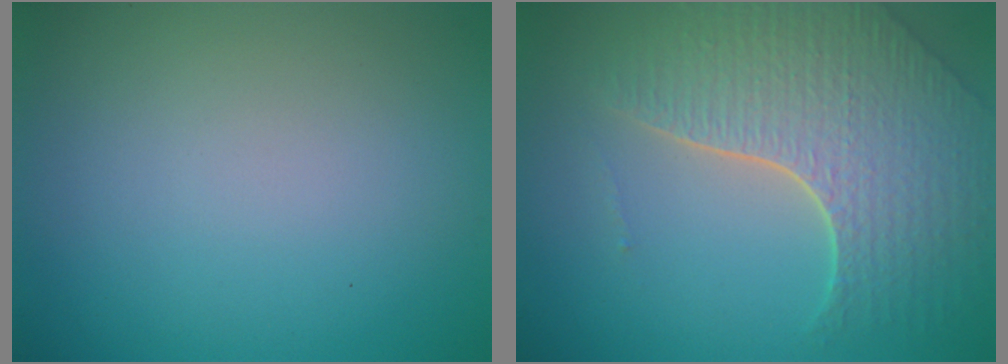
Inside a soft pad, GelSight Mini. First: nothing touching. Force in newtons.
{"total": 6.8, "press": 4.9, "slide": 4.7}